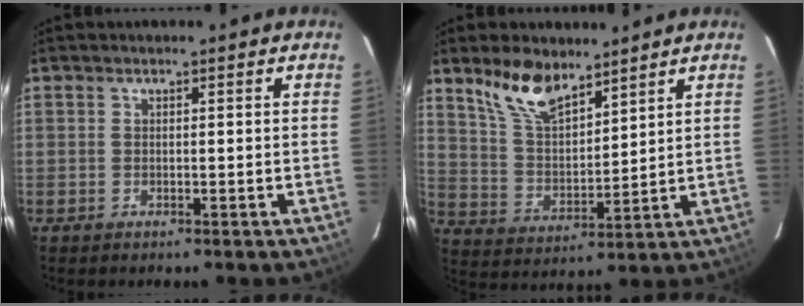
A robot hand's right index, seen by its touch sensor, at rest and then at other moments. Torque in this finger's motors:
{"motor_torque": [0.33, 0.32, 0.32, 0.11]}